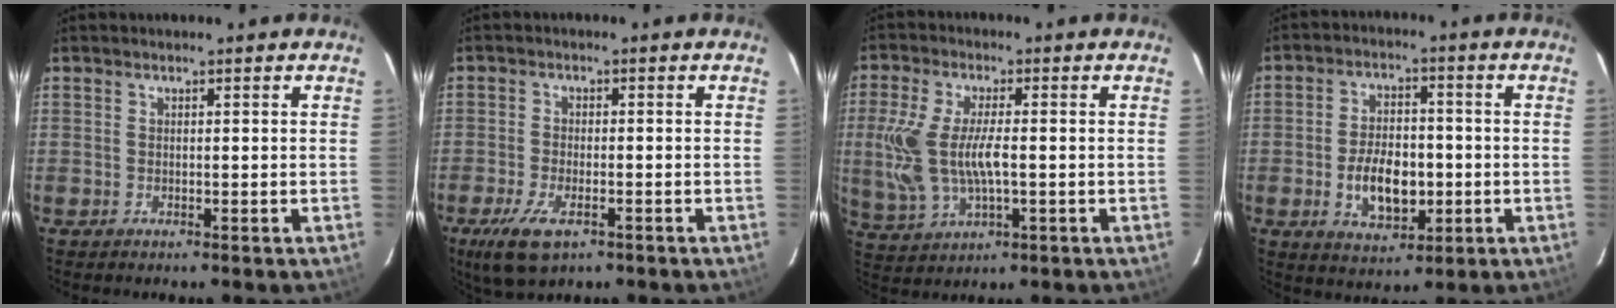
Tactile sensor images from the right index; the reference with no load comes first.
{"total": 8.1, "force": [-4.5, 3.6, 5.7], "torque": [-0.139, -0.023, -0.081]}
{"total": 11.8, "force": [-0.6, 5.1, 10.6], "torque": [-0.232, -0.004, -0.004]}
{"total": 10.2, "force": [-2.3, 5.8, 8.0], "torque": [-0.155, 0.006, -0.028]}